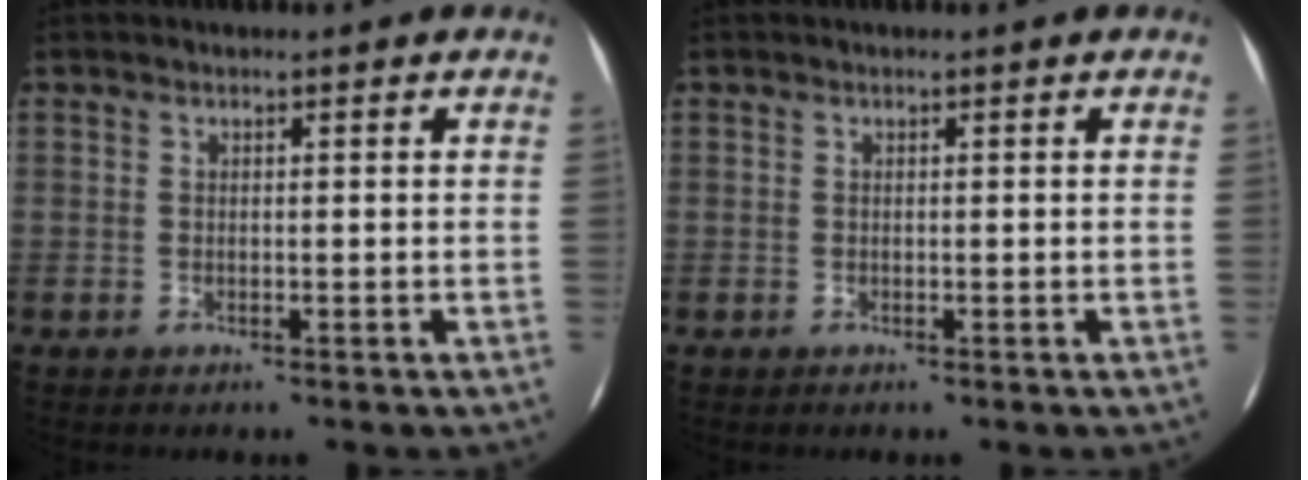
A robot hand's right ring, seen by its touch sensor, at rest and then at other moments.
{"total": 0.0}